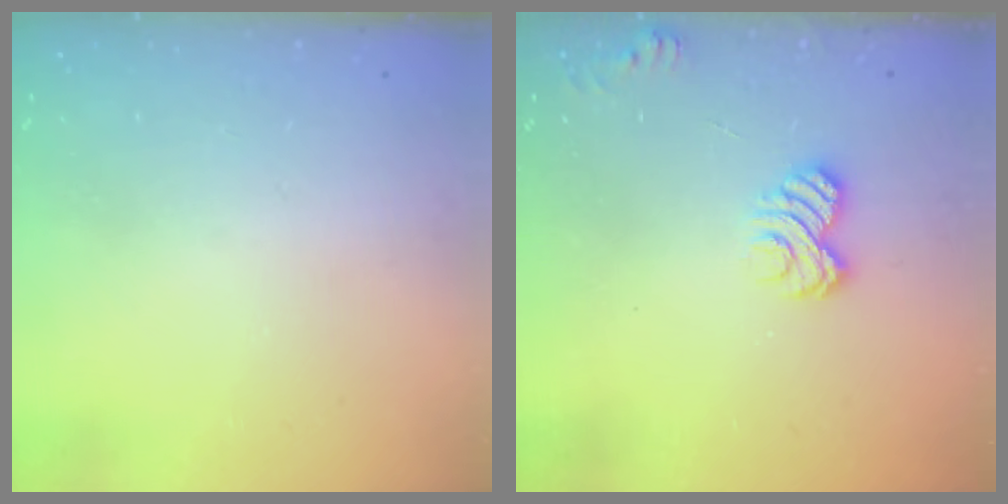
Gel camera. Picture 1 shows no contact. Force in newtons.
{"total": 6.0, "press": 5.8, "slide": 1.3}